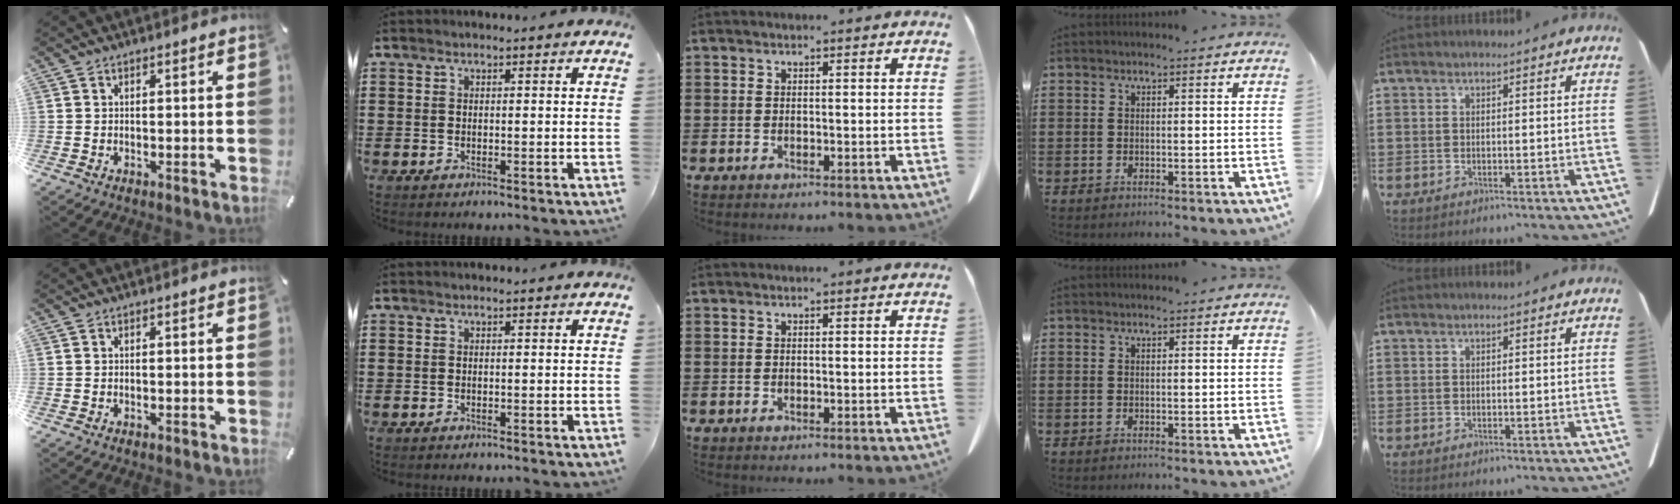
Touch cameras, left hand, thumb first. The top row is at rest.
{}